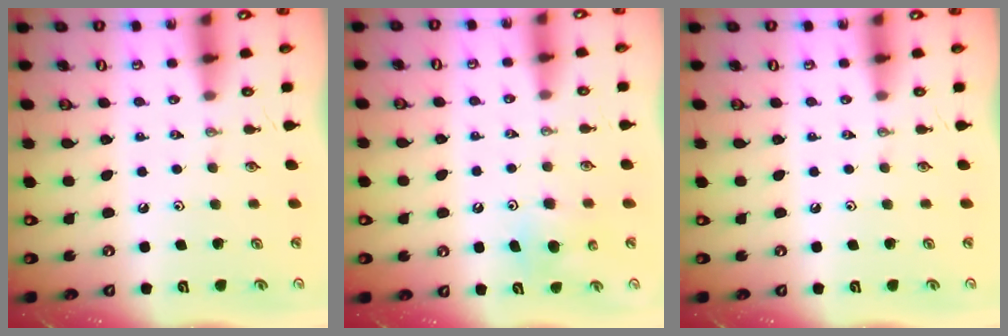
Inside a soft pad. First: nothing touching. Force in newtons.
{"total": 6.1, "press": 6.1, "slide": 0.5}
{"total": 0.0}